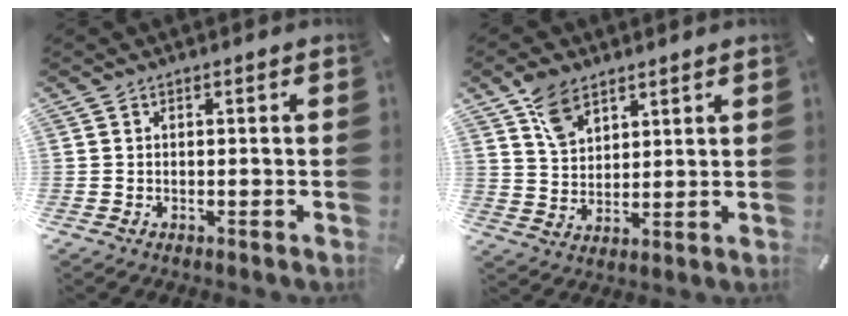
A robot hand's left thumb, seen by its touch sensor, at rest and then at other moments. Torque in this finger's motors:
{"motor_torque": [1.55, 0.98, 0.74, -1.12, 0.37]}